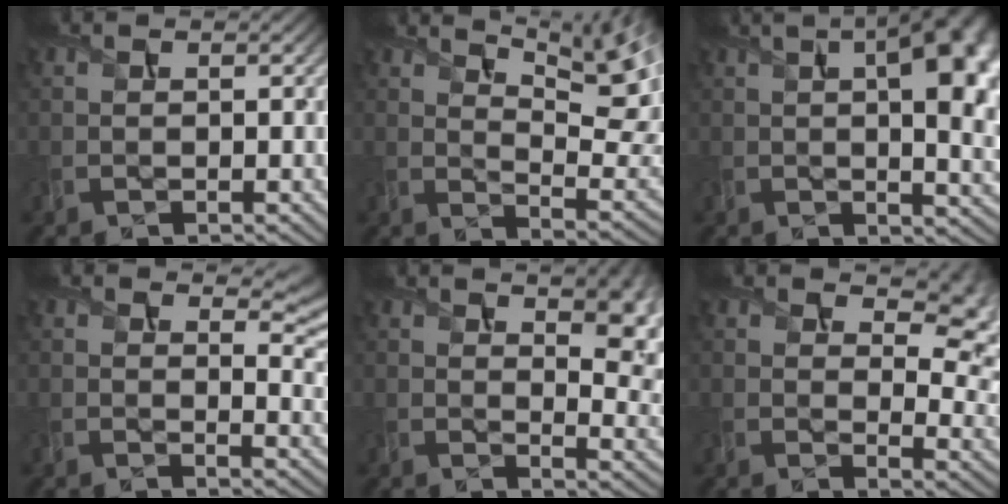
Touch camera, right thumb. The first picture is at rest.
{"total": 13.4, "force": [8.2, 4.0, 9.8], "torque": [-0.159, 0.006, 0.122]}
{"total": 15.5, "force": [2.9, 6.6, 13.8], "torque": [-0.164, 0.018, 0.040]}
{"total": 6.4, "force": [3.7, 2.7, 4.5], "torque": [-0.065, -0.007, 0.062]}
{"total": 11.0, "force": [5.3, 4.2, 8.7], "torque": [-0.121, 0.009, 0.083]}
{"total": 10.8, "force": [5.7, 5.3, 7.4], "torque": [-0.107, -0.012, 0.100]}